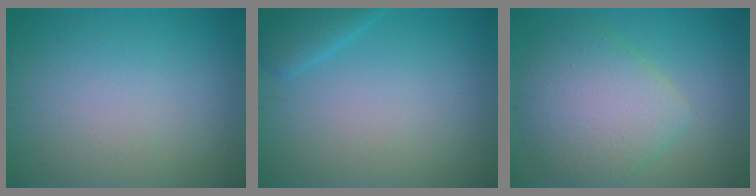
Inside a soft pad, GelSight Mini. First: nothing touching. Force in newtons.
{"total": 2.0, "press": 2.0, "slide": 0.1}
{"total": 6.4, "press": 6.4, "slide": 0.2}